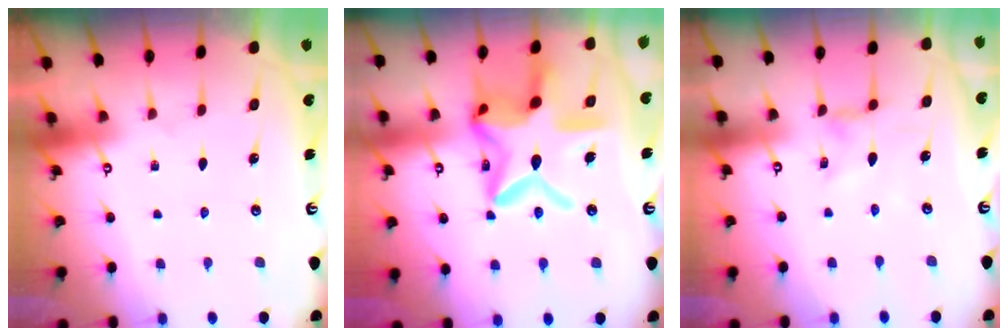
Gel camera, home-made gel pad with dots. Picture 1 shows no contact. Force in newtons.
{"total": 21.4, "press": 21.4, "slide": 1.6}
{"total": 0.0}